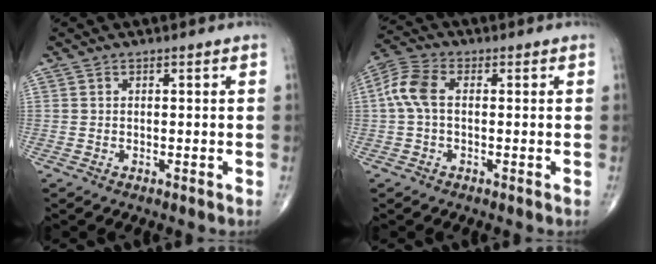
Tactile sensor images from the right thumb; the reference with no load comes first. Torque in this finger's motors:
{"motor_torque": [0.74, 0.72, 0.72, -0.15, 0.06]}